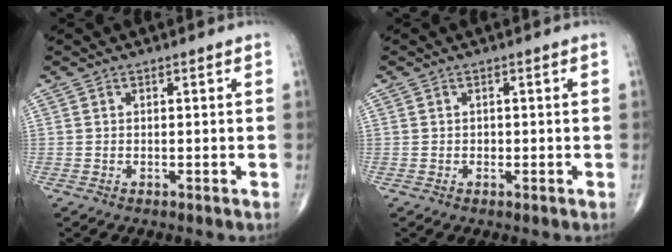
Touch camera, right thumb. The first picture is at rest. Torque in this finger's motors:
{"motor_torque": [-0.08, 0.11, -0.15, 0.05, -0.03]}